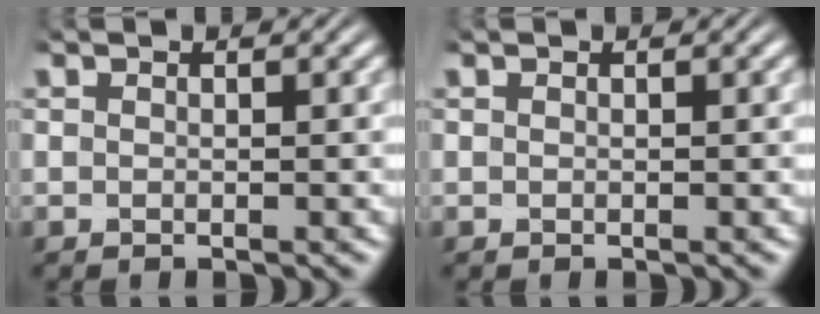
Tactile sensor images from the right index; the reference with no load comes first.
{"total": 0.0}